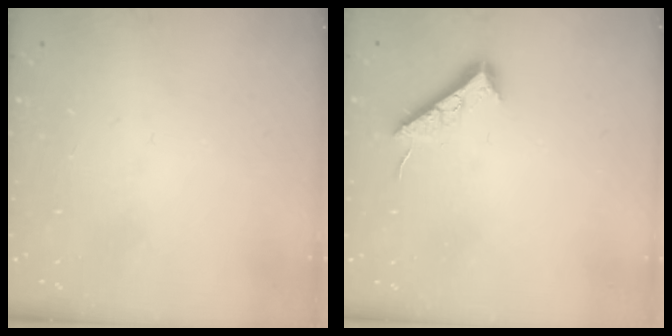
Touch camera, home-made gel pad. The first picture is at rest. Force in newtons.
{"total": 7.3, "press": 7.3, "slide": 0.6}